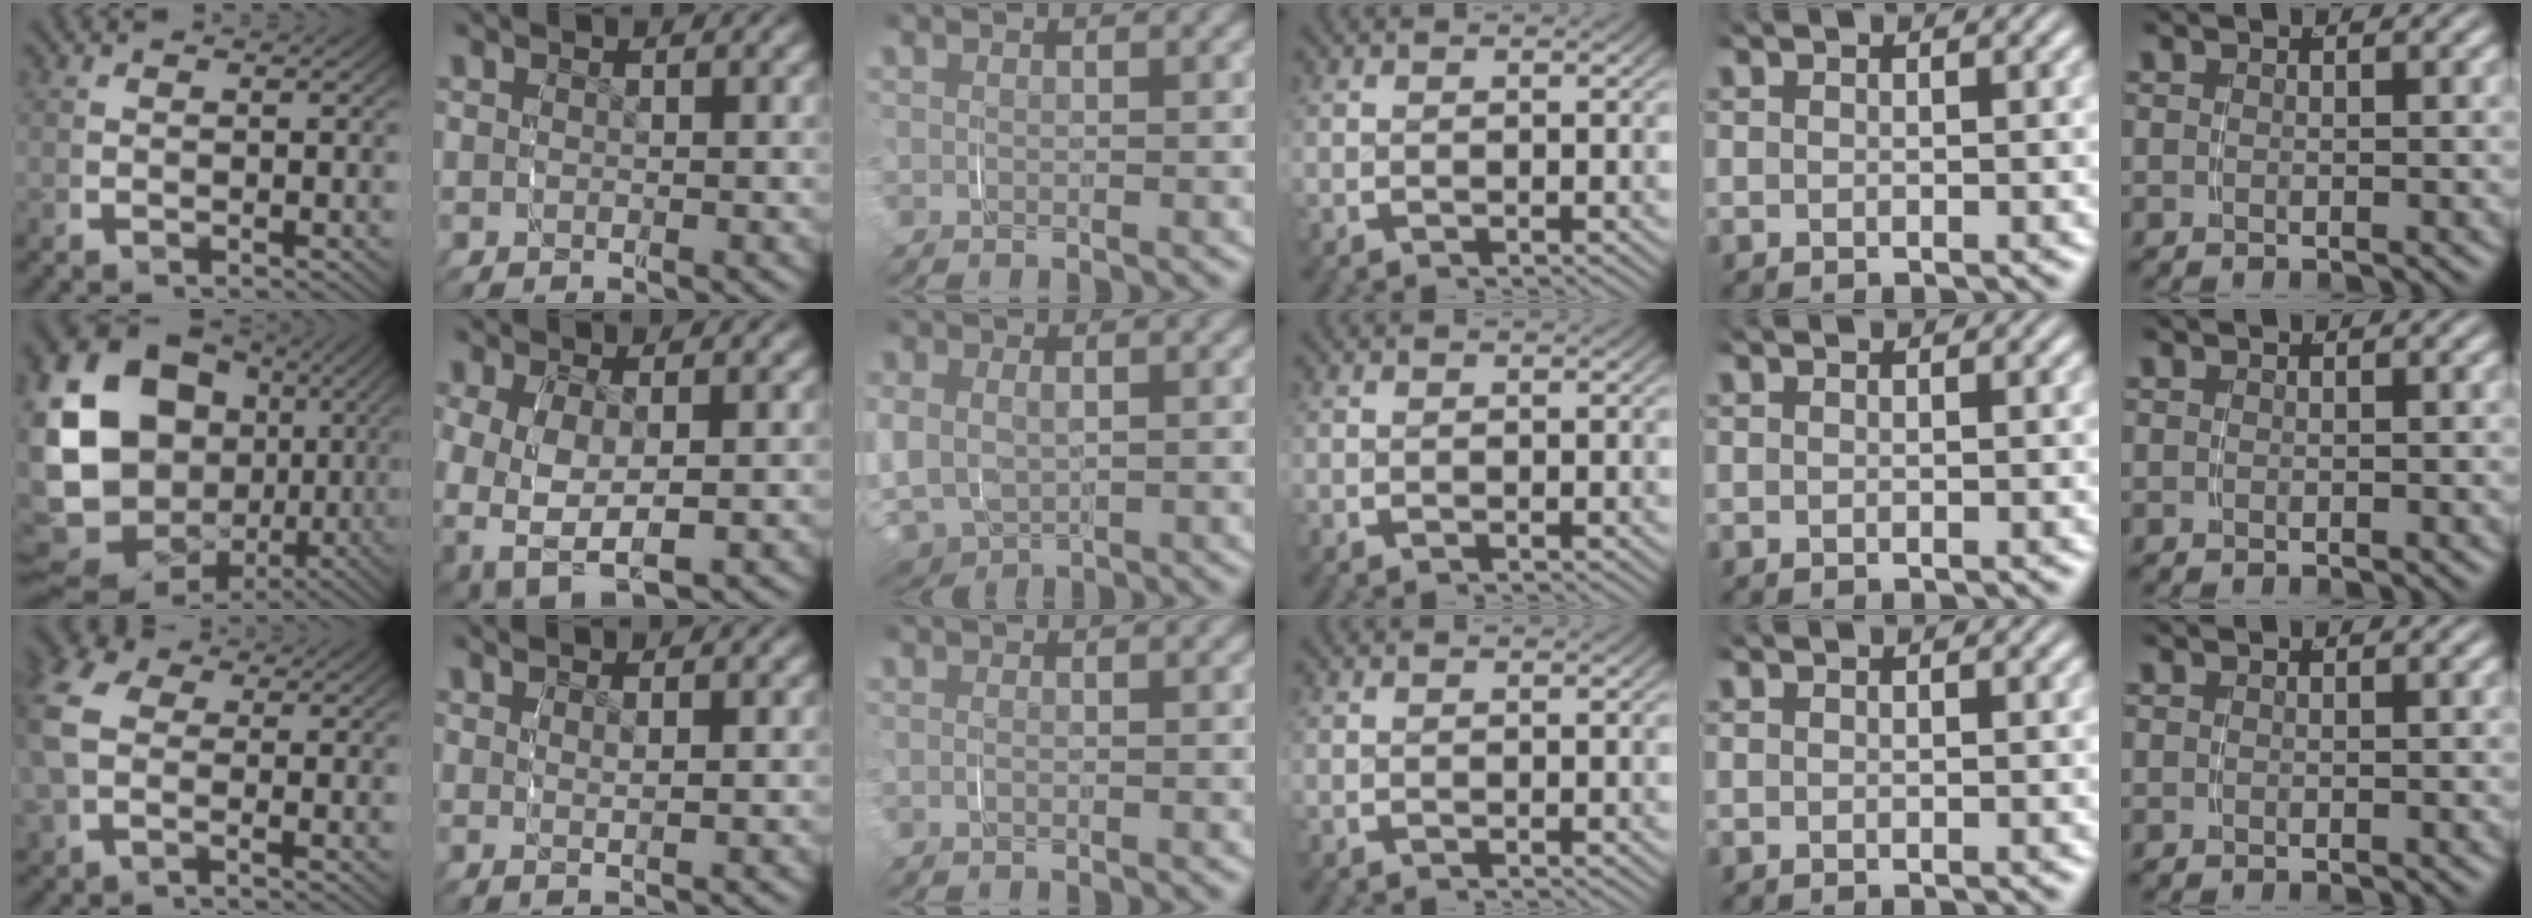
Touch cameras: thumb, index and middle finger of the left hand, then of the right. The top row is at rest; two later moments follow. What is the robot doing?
{"motion": "grasp_and_lifting", "object": "jacket"}